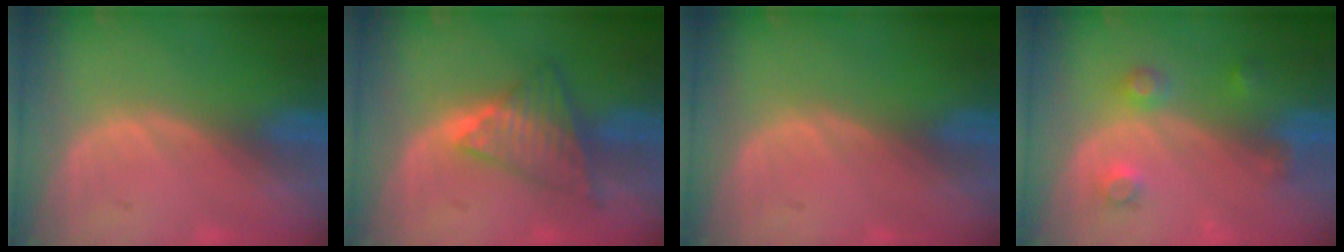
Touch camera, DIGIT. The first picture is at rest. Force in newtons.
{"total": 7.2, "press": 6.7, "slide": 2.7}
{"total": 0.0}
{"total": 3.6, "press": 3.4, "slide": 1.3}